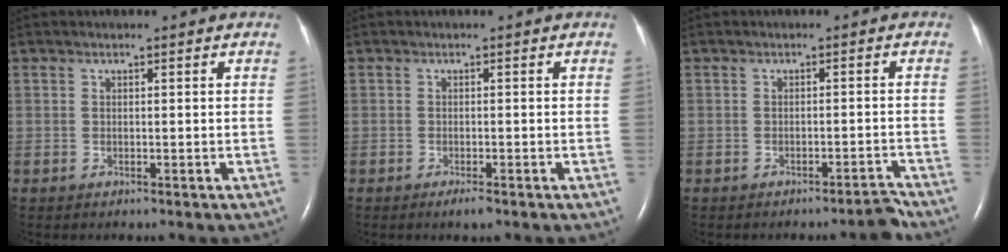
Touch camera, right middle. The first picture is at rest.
{"total": 1.5, "force": [-1.0, 0.2, 1.1], "torque": [-0.022, -0.004, -0.016]}
{"total": 2.1, "force": [-2.0, -0.2, 0.5], "torque": [0.001, 0.001, -0.026]}